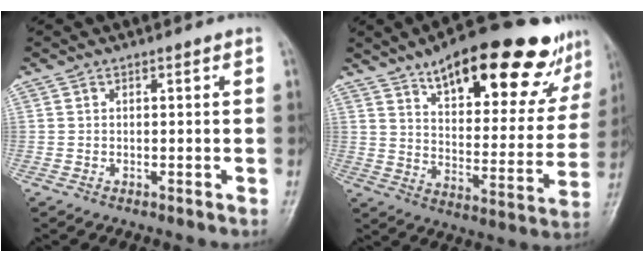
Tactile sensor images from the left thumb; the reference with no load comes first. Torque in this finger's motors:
{"motor_torque": [0.25, 0.34, 1.48, -1.29, 0.31]}